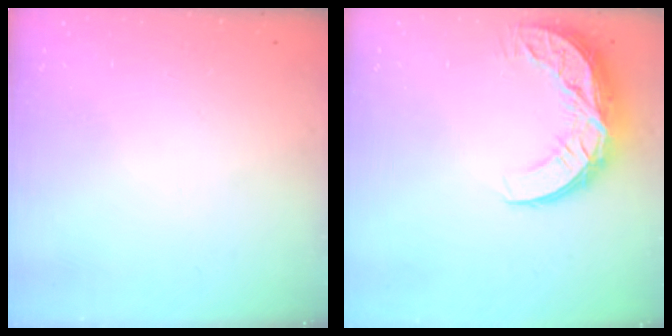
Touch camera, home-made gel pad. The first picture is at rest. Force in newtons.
{"total": 11.3, "press": 11.2, "slide": 0.9}